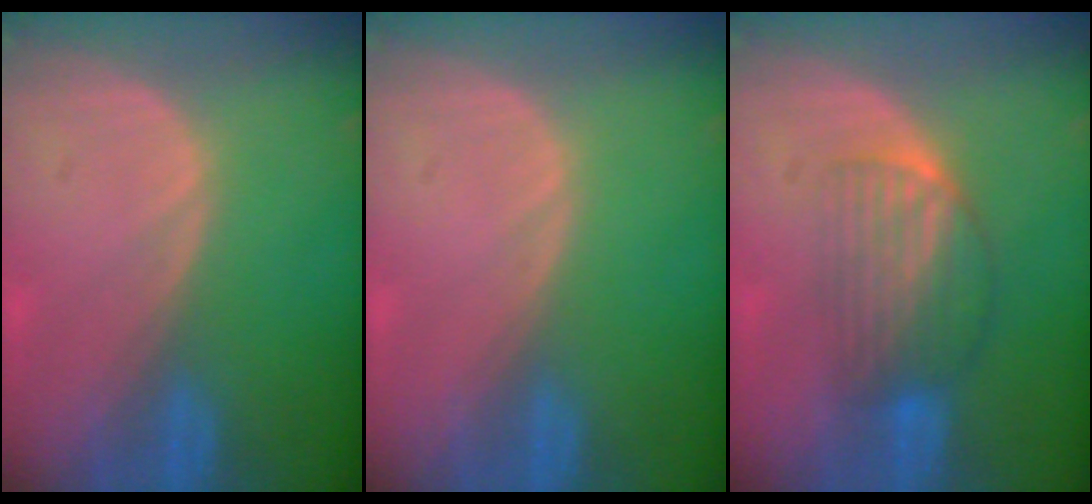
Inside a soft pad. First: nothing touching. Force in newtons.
{"total": 0.0}
{"total": 6.8, "press": 6.0, "slide": 3.3}